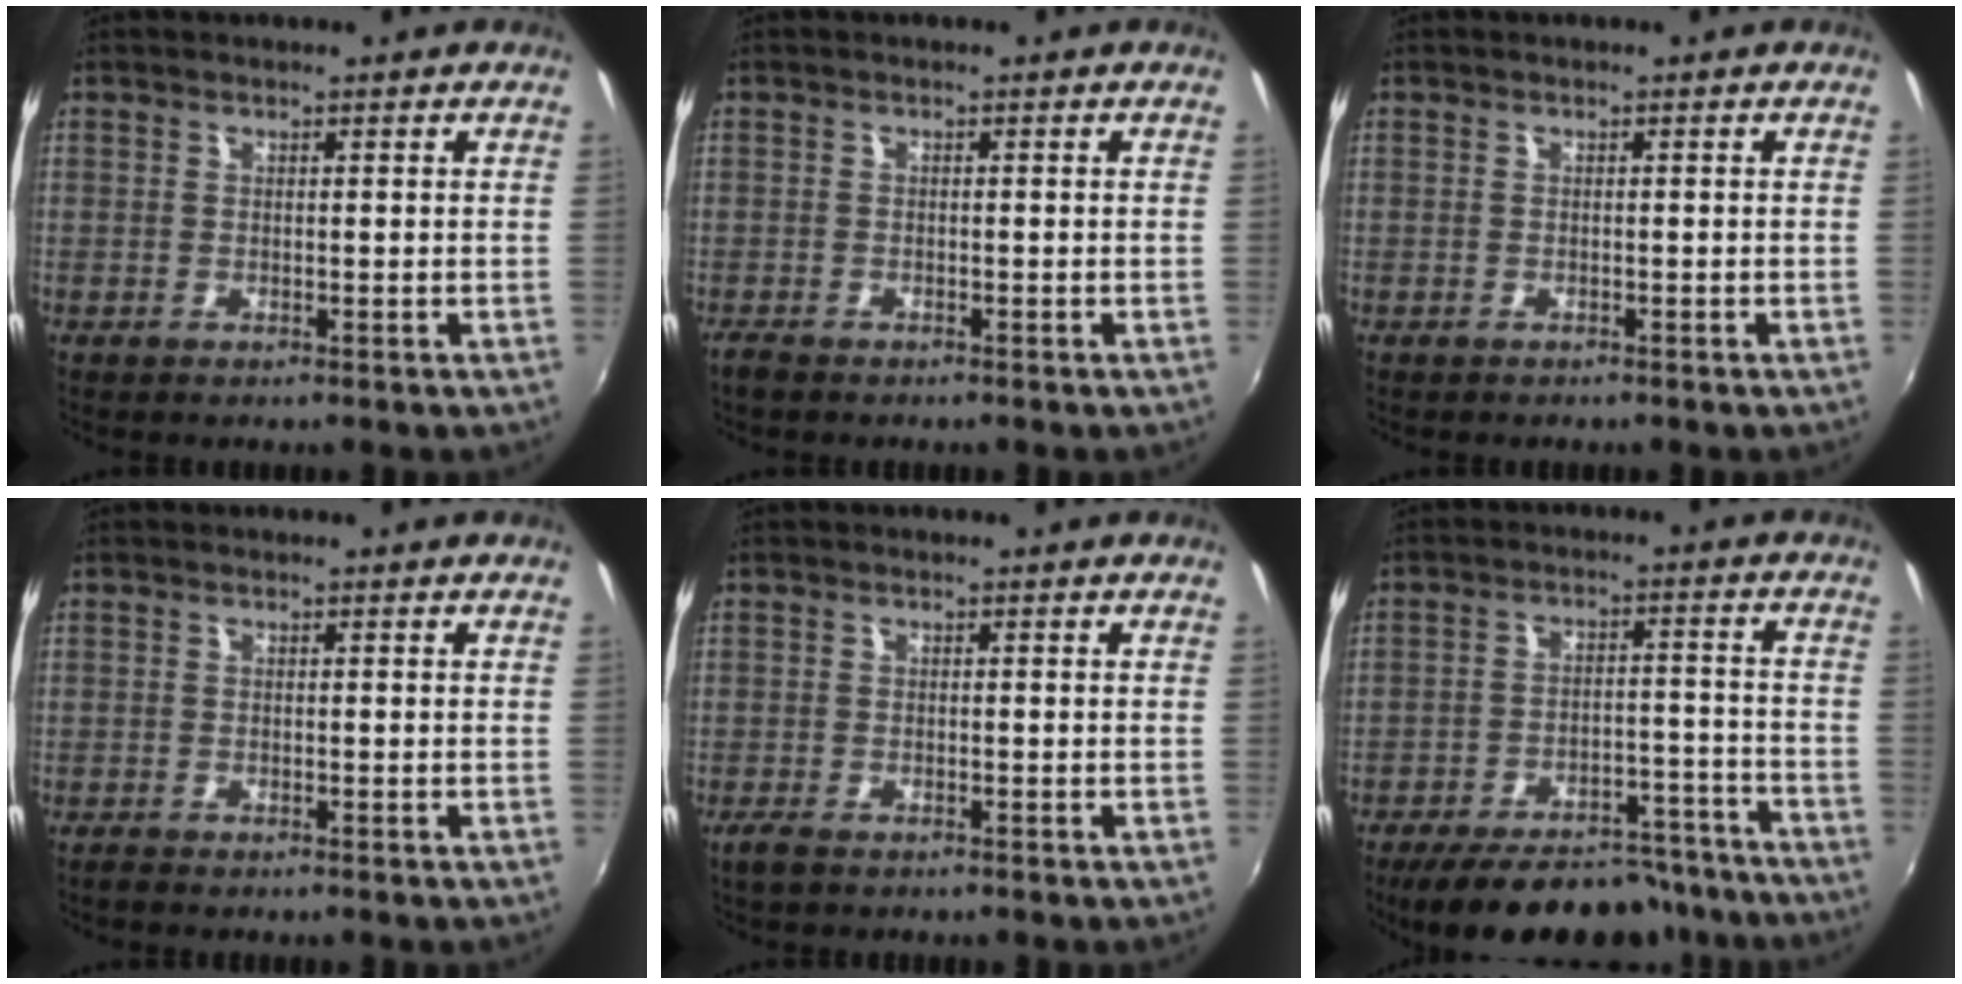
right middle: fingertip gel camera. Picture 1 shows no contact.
{"total": 2.0, "force": [-1.7, 0.6, 0.7], "torque": [-0.020, -0.007, -0.035]}
{"total": 0.7, "force": [-0.6, 0.3, 0.1], "torque": [-0.005, -0.001, -0.008]}
{"total": 1.0, "force": [-1.0, 0.2, 0.2], "torque": [-0.007, -0.005, -0.019]}
{"total": 2.5, "force": [-2.0, 0.8, 1.3], "torque": [-0.032, -0.008, -0.038]}
{"total": 19.8, "force": [-17.1, 6.5, 7.7], "torque": [-0.140, 0.015, -0.221]}